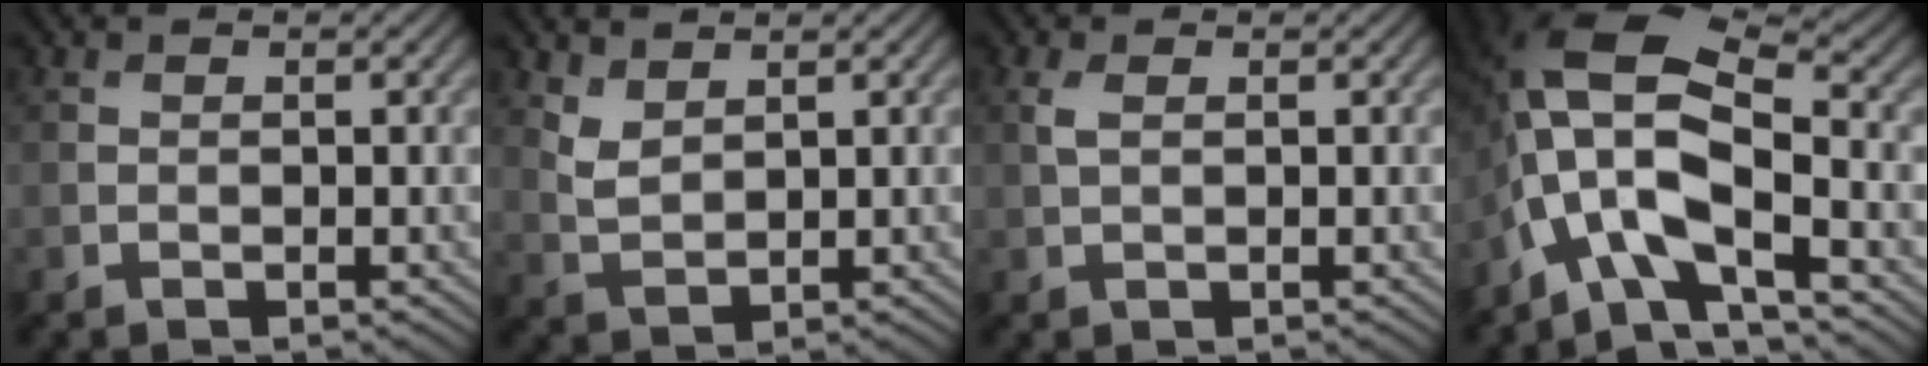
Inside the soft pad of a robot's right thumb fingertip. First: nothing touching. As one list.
[{"total": 2.8, "force": [2.1, 1.2, 1.5], "torque": [-0.041, -0.003, 0.051]}, {"total": 1.4, "force": [0.5, 0.6, 1.2], "torque": [-0.035, 0.003, 0.009]}, {"total": 13.8, "force": [-3.8, 5.8, 11.9], "torque": [-0.244, -0.002, -0.080]}]